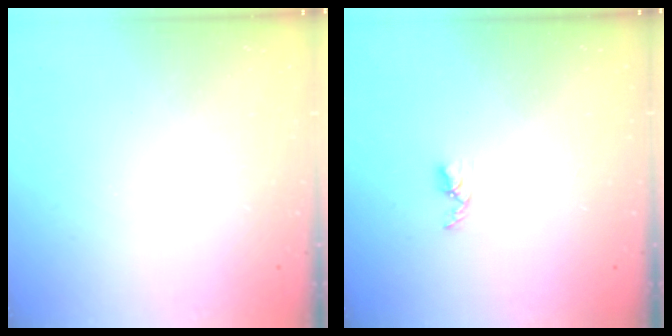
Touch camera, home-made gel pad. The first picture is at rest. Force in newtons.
{"total": 2.7, "press": 2.7, "slide": 0.5}